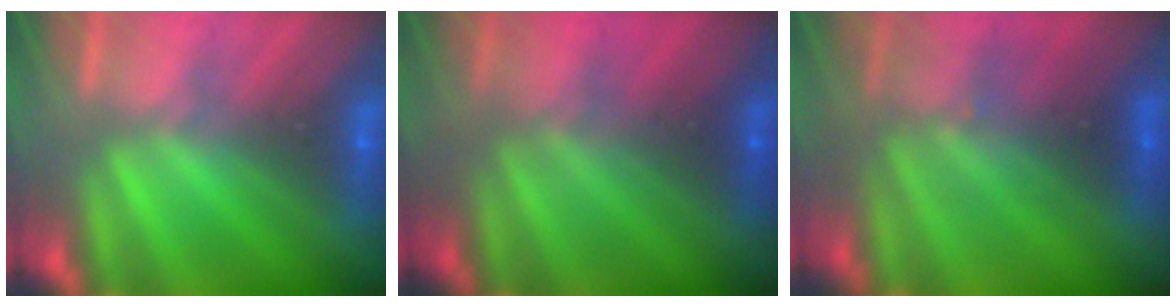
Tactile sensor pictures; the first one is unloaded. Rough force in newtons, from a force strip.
{"total": 1.8}
{"total": 2.8}